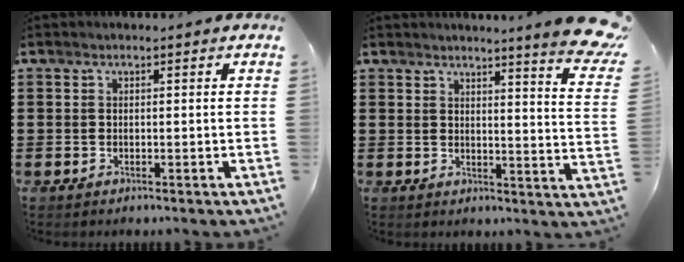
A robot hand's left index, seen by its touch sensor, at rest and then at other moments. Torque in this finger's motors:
{"motor_torque": [-0.48, -1.66, 0.04, 0.12]}